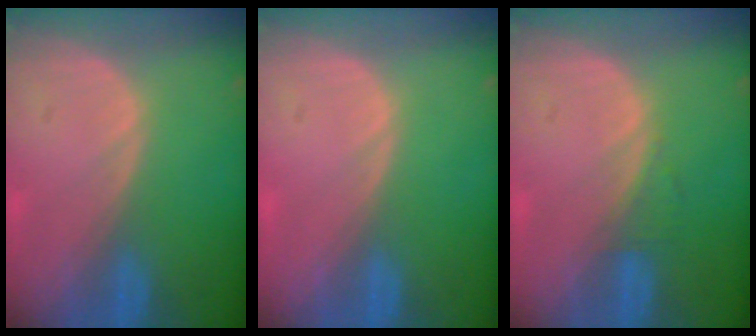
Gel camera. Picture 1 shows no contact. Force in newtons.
{"total": 0.0}
{"total": 1.2, "press": 1.2, "slide": 0.1}